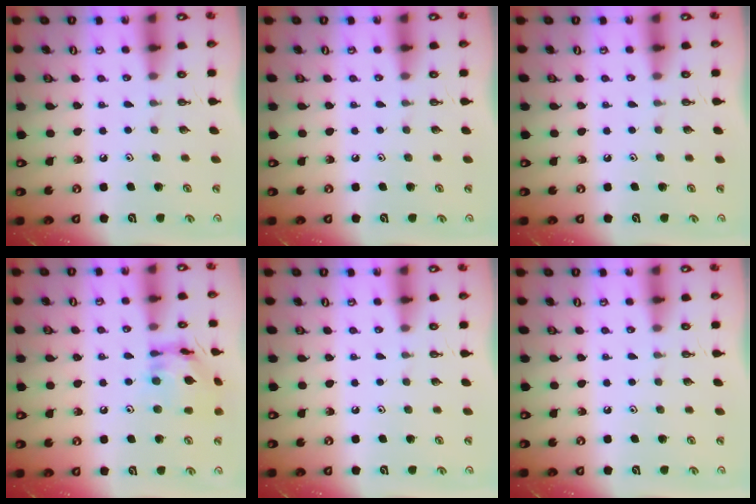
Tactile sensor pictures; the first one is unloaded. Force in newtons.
{"total": 0.0}
{"total": 0.0}
{"total": 14.0, "press": 13.9, "slide": 1.3}
{"total": 0.0}
{"total": 0.0}